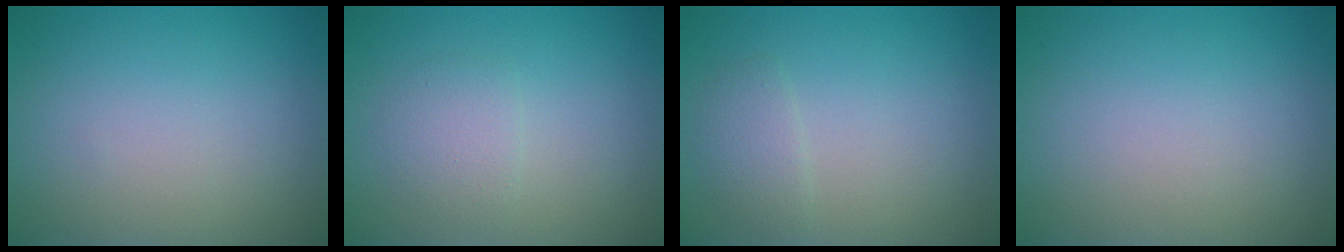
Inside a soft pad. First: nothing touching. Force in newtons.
{"total": 2.9, "press": 2.9, "slide": 0.2}
{"total": 1.5, "press": 1.5, "slide": 0.0}
{"total": 0.0}